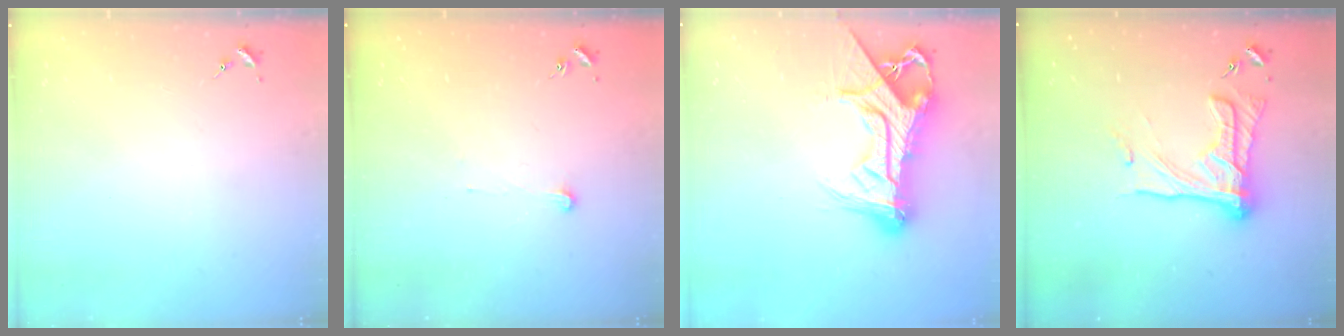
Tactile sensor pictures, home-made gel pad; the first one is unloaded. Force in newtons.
{"total": 3.7, "press": 3.6, "slide": 0.3}
{"total": 20.6, "press": 20.5, "slide": 1.9}
{"total": 19.1, "press": 19.0, "slide": 1.7}